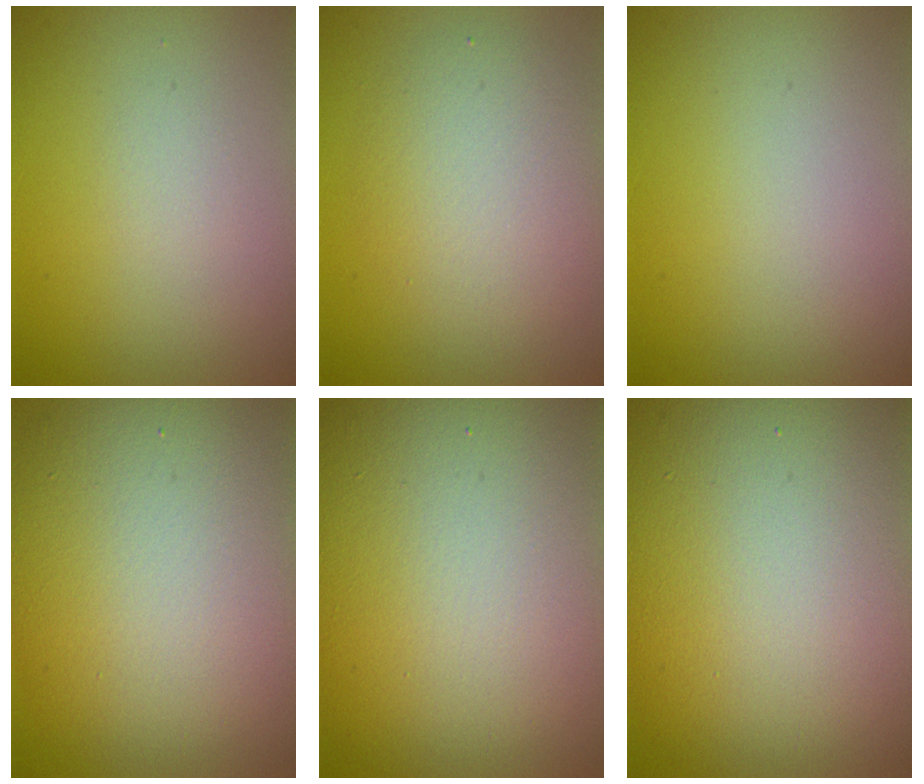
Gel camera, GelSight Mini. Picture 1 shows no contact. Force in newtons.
{"total": 4.0, "press": 3.9, "slide": 0.2}
{"total": 0.0}
{"total": 13.4, "press": 13.4, "slide": 1.0}
{"total": 19.7, "press": 19.6, "slide": 1.3}
{"total": 18.7, "press": 18.7, "slide": 0.8}